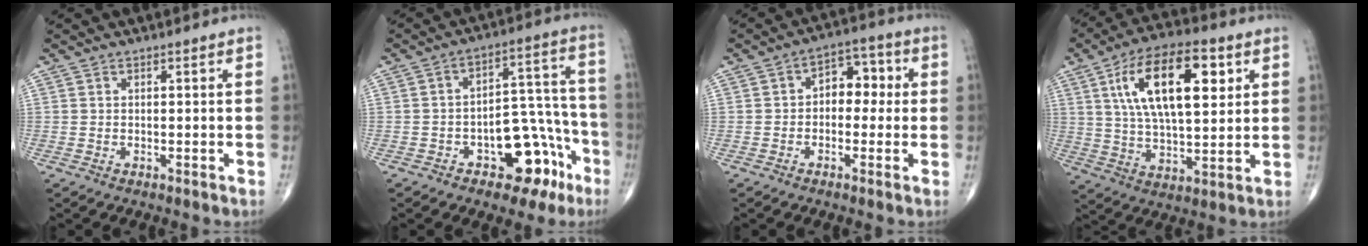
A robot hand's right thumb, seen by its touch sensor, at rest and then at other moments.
{"total": 13.9, "force": [-6.7, 7.7, 9.4], "torque": [-0.070, 0.065, -0.087]}
{"total": 7.1, "force": [0.2, 4.8, 5.1], "torque": [-0.035, 0.027, -0.008]}
{"total": 18.8, "force": [6.2, 8.2, 15.7], "torque": [-0.256, -0.006, 0.106]}